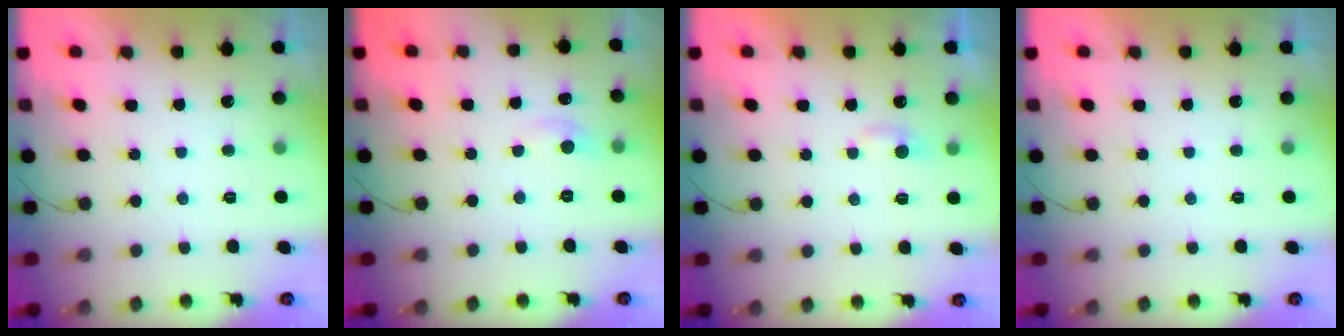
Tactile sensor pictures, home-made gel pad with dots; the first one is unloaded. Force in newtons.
{"total": 4.4, "press": 4.3, "slide": 0.6}
{"total": 3.6, "press": 3.5, "slide": 0.4}
{"total": 0.0}